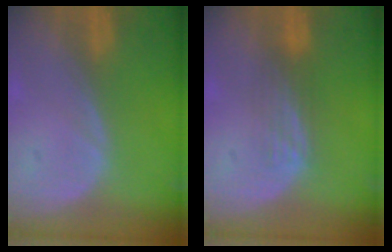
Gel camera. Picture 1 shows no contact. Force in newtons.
{"total": 2.9, "press": 2.9, "slide": 0.2}